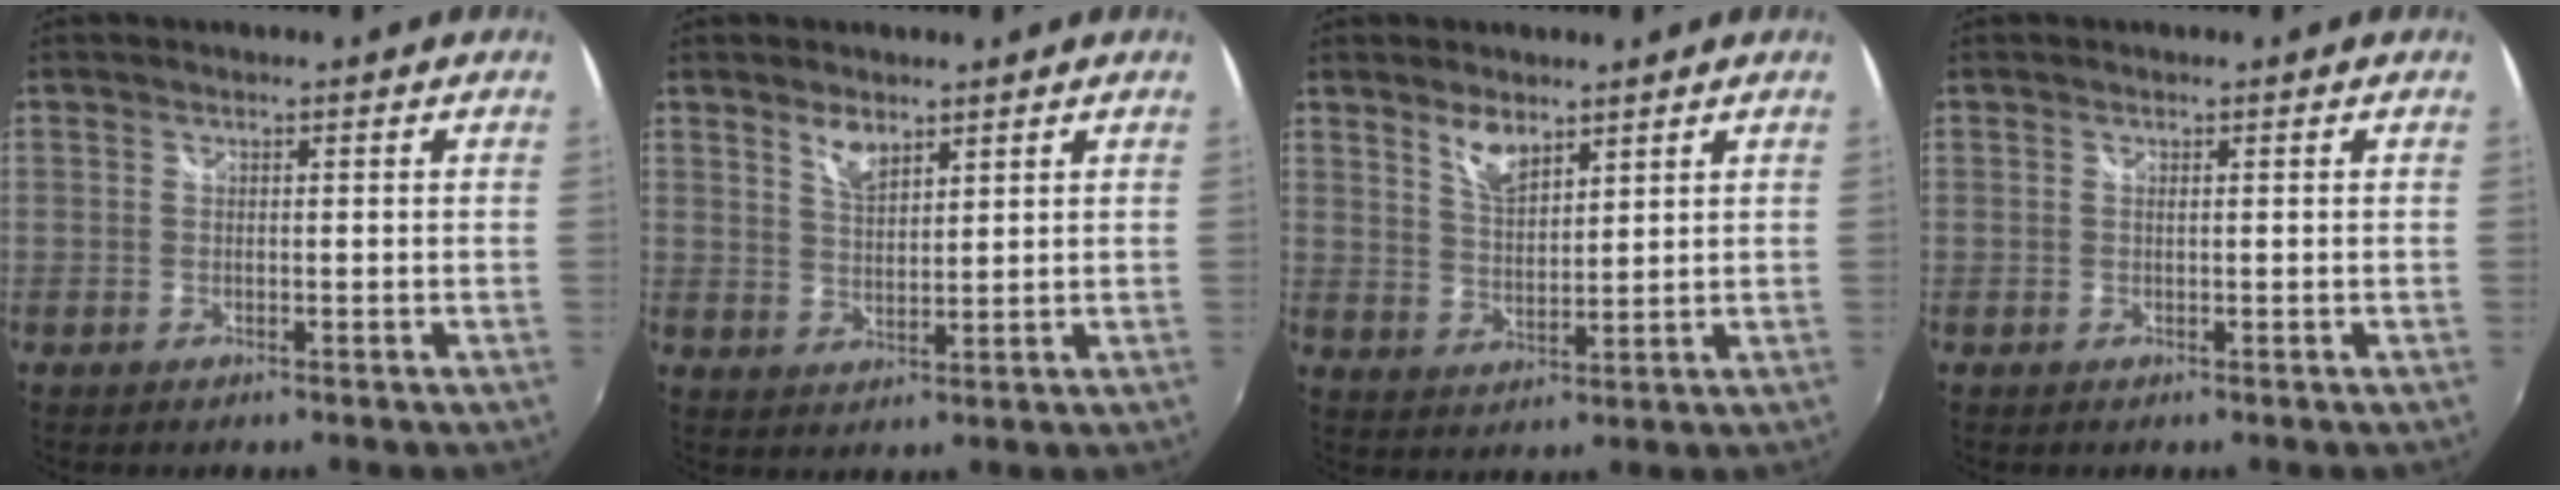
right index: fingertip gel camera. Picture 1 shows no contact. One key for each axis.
{"total": 4.2, "fx": 2.9, "fy": 1.7, "fz": 2.4, "tx": -0.040, "ty": -0.002, "tz": 0.054}
{"total": 5.2, "fx": 3.8, "fy": 2.0, "fz": 3.0, "tx": -0.051, "ty": -0.002, "tz": 0.072}
{"total": 0.0}